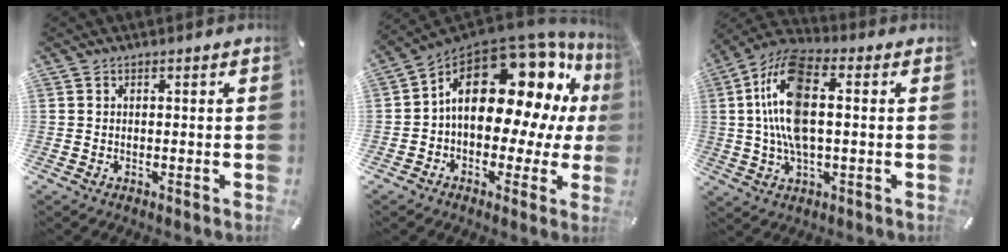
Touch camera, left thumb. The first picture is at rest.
{"total": 21.7, "force": [6.8, 12.7, 16.2], "torque": [-0.250, -0.052, 0.115]}
{"total": 15.1, "force": [1.4, 7.3, 13.1], "torque": [-0.283, -0.003, 0.021]}